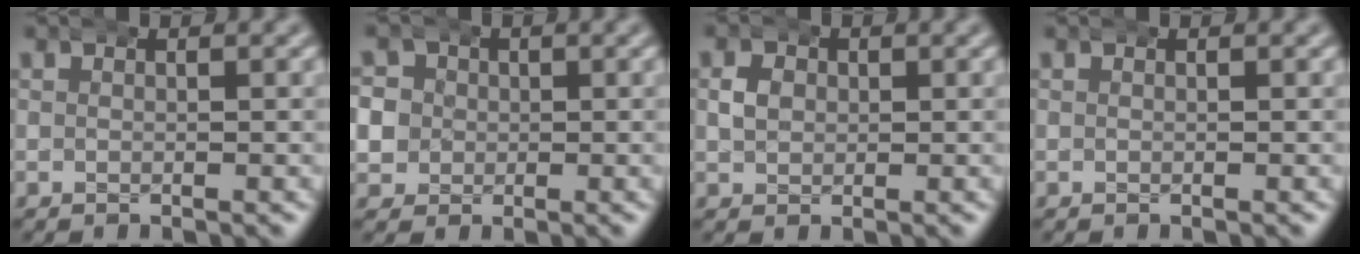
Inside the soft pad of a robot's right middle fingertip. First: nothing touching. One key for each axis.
{"total": 4.3, "fx": 0.5, "fy": 4.1, "fz": 1.0, "tx": -0.032, "ty": -0.004, "tz": 0.005}
{"total": 0.6, "fx": 0.3, "fy": 0.5, "fz": -0.1, "tx": 0.006, "ty": 0.001, "tz": 0.009}
{"total": 0.0}